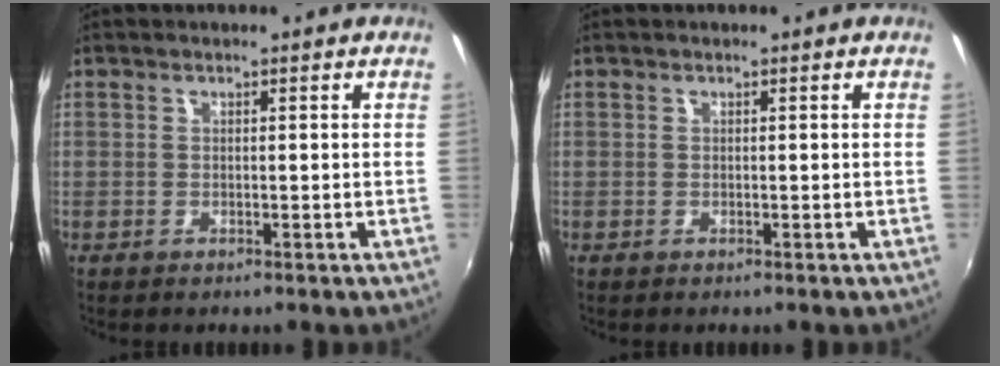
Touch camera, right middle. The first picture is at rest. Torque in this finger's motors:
{"motor_torque": [-1.54, 0.60, -0.01, 0.00]}